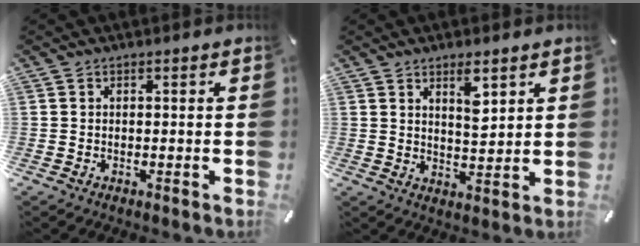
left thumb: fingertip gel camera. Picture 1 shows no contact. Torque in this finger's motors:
{"motor_torque": [0.61, -0.27, 0.26, 0.15, 0.02]}